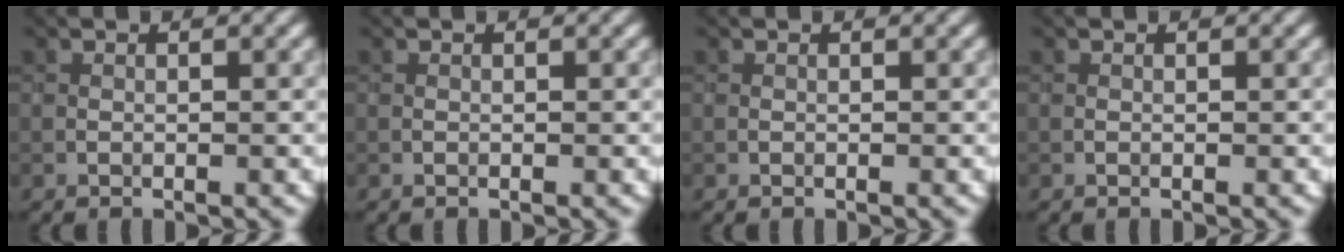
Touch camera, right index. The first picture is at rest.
{"total": 0.0}
{"total": 0.0}
{"total": 0.0}